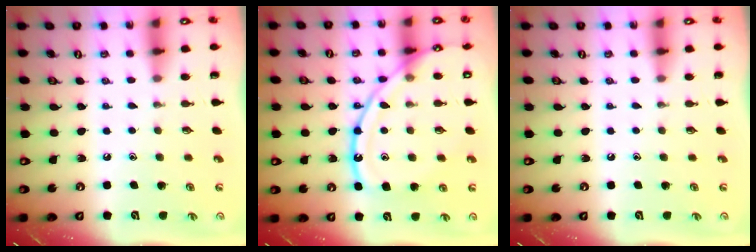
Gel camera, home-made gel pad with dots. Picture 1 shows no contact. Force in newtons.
{"total": 16.9, "press": 16.8, "slide": 1.6}
{"total": 0.0}